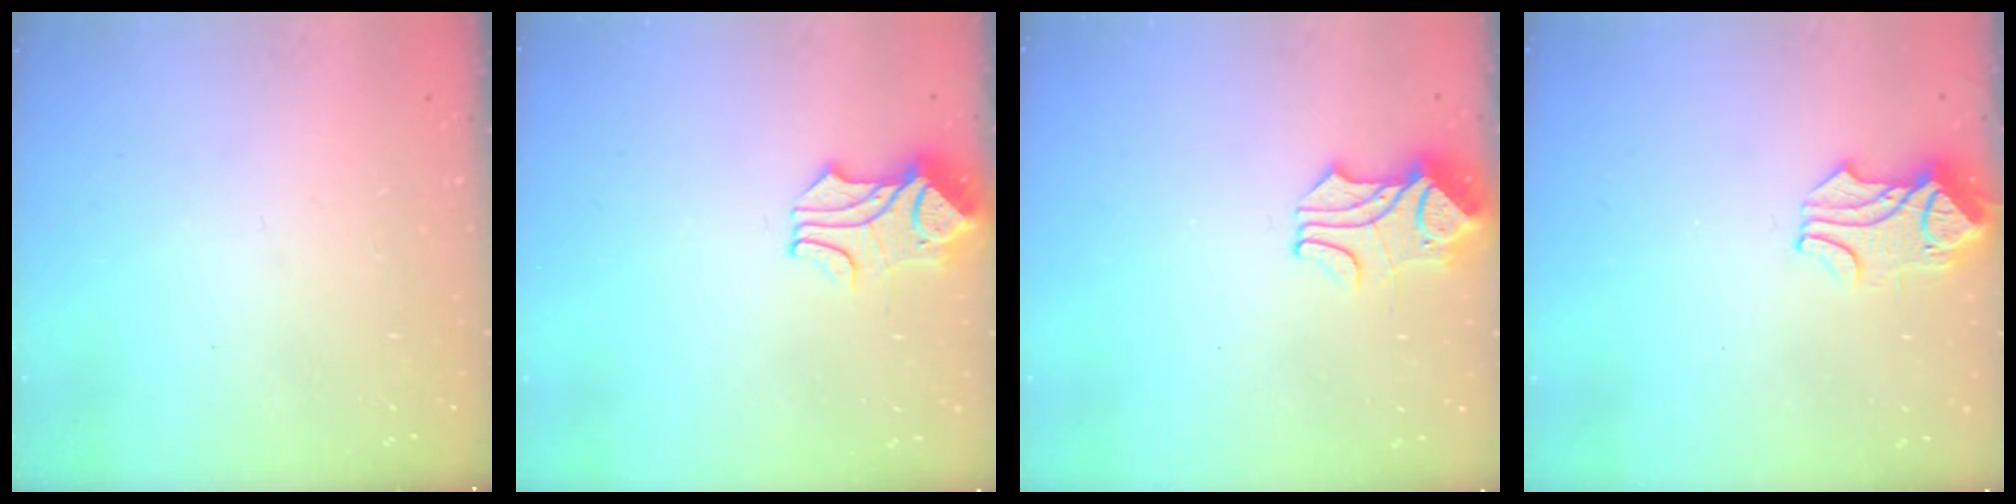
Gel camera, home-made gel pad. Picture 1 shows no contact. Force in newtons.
{"total": 1.7, "press": 1.4, "slide": 1.0}
{"total": 1.7, "press": 1.2, "slide": 1.1}
{"total": 2.1, "press": 2.0, "slide": 0.6}